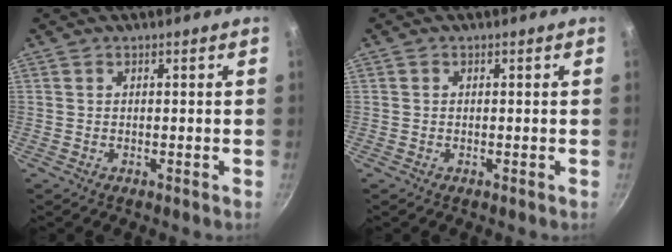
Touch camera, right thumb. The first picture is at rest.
{"total": 0.0}